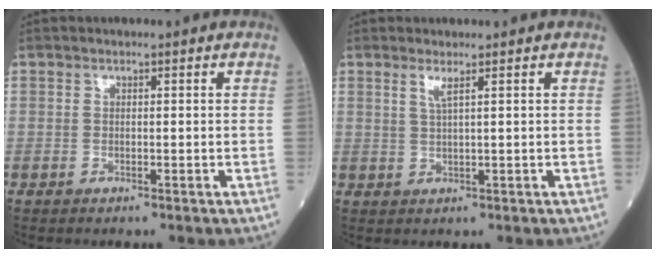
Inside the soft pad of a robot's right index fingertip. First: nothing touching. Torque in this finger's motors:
{"motor_torque": [-0.09, -0.09, -0.04, 0.02]}